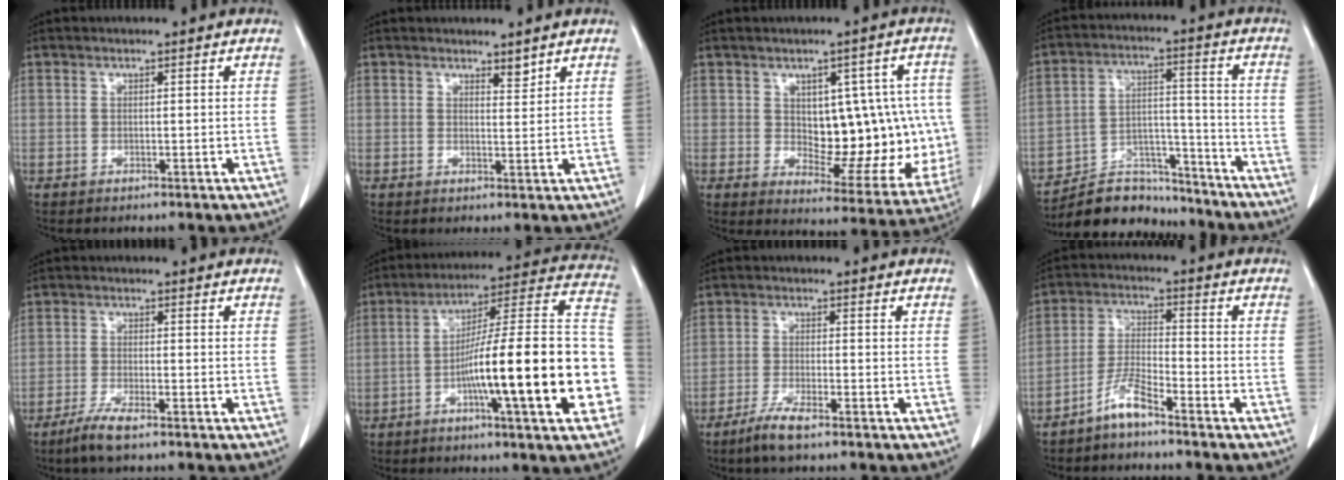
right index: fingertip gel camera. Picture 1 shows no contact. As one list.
[{"total": 1.7, "force": [1.5, 0.4, 0.7], "torque": [-0.012, -0.008, 0.025]}, {"total": 15.4, "force": [0.9, 7.9, 13.2], "torque": [-0.160, 0.015, 0.037]}, {"total": 11.9, "force": [-11.1, 4.2, 1.0], "torque": [-0.010, 0.046, -0.184]}, {"total": 4.4, "force": [-3.2, 0.3, 3.0], "torque": [-0.065, -0.009, -0.060]}, {"total": 23.3, "force": [-5.7, 1.7, 22.5], "torque": [-0.258, 0.021, -0.085]}, {"total": 4.6, "force": [-3.4, 0.4, 3.1], "torque": [-0.067, -0.008, -0.063]}, {"total": 5.4, "force": [-4.3, 0.5, 3.1], "torque": [-0.072, -0.005, -0.089]}]